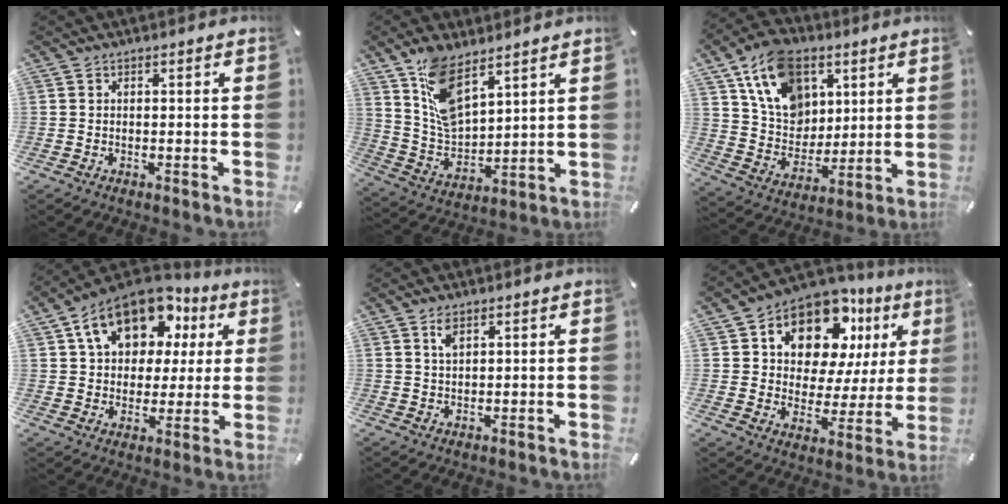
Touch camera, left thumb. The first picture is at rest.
{"total": 12.0, "force": [8.1, 5.7, 6.9], "torque": [-0.152, -0.037, 0.155]}
{"total": 16.6, "force": [7.9, 12.3, 7.9], "torque": [-0.152, -0.027, 0.155]}
{"total": 15.9, "force": [7.5, 11.0, 8.6], "torque": [-0.145, -0.023, 0.139]}
{"total": 2.8, "force": [1.6, 1.3, 1.9], "torque": [-0.034, -0.003, 0.028]}
{"total": 13.6, "force": [8.2, 8.6, 6.7], "torque": [-0.112, -0.059, 0.145]}